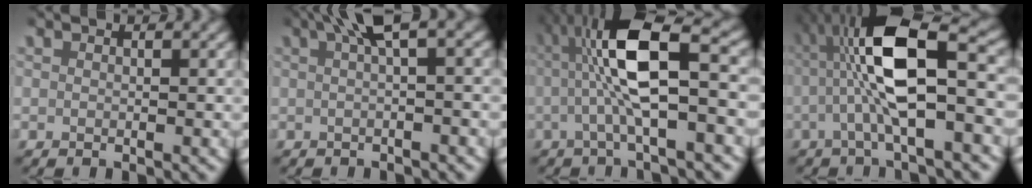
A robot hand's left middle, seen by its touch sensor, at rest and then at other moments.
{"total": 3.6, "force": [1.4, 0.6, 3.2], "torque": [-0.055, 0.014, 0.019]}
{"total": 9.5, "force": [1.1, 3.1, 8.9], "torque": [-0.165, 0.019, 0.009]}
{"total": 10.8, "force": [0.7, 3.9, 10.0], "torque": [-0.186, 0.016, 0.007]}